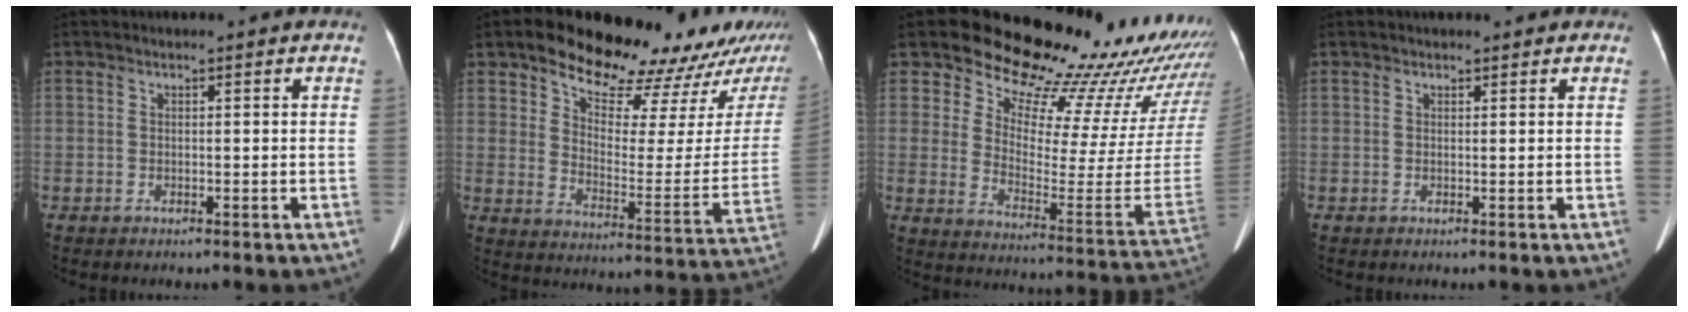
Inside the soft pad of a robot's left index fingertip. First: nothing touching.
{"total": 22.9, "force": [19.5, 6.0, 10.5], "torque": [-0.135, -0.058, 0.244]}
{"total": 22.9, "force": [21.5, 4.2, 6.7], "torque": [-0.098, -0.132, 0.266]}
{"total": 3.2, "force": [2.7, 0.9, 1.4], "torque": [-0.012, 0.012, 0.031]}